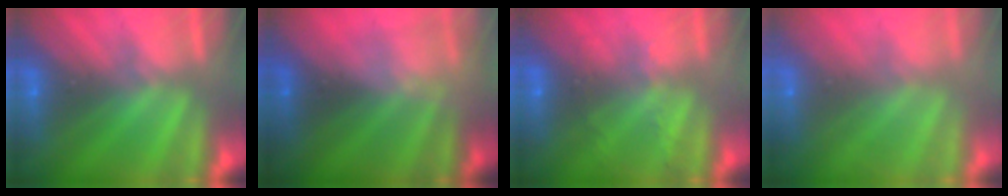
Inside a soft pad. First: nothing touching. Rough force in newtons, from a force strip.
{"total": 2.3}
{"total": 2.1}
{"total": 9.8}